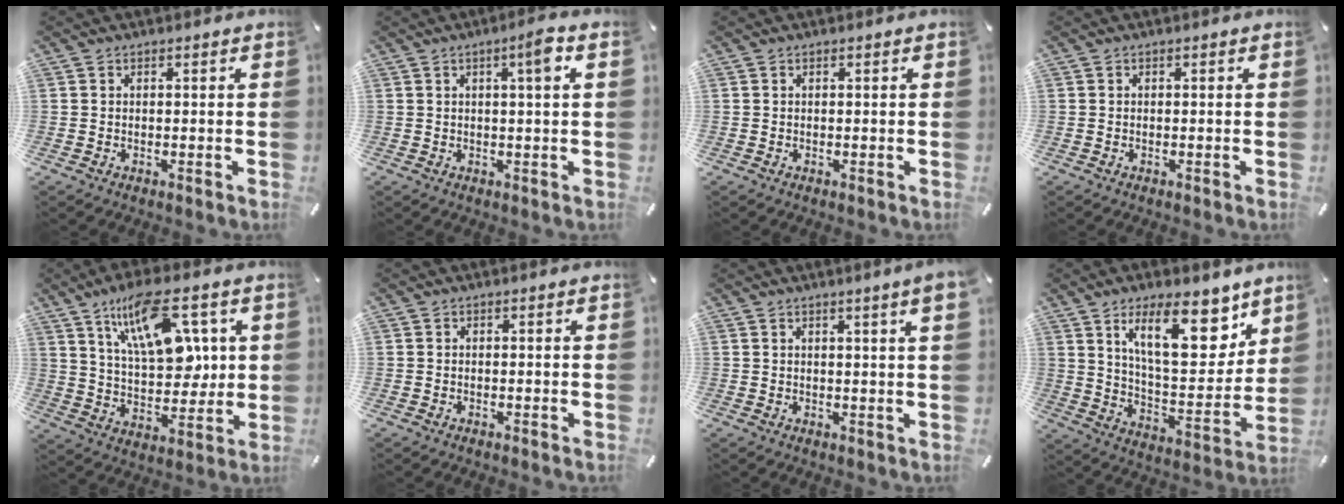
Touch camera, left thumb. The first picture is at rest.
{"total": 4.5, "force": [1.7, 0.2, 4.2], "torque": [-0.068, -0.006, 0.022]}
{"total": 0.0}
{"total": 0.0}
{"total": 18.5, "force": [8.4, 9.6, 13.4], "torque": [-0.223, -0.016, 0.143]}
{"total": 0.0}
{"total": 4.2, "force": [1.9, 0.0, 3.7], "torque": [-0.063, -0.006, 0.031]}
{"total": 19.7, "force": [10.9, 8.1, 14.3], "torque": [-0.216, -0.053, 0.178]}